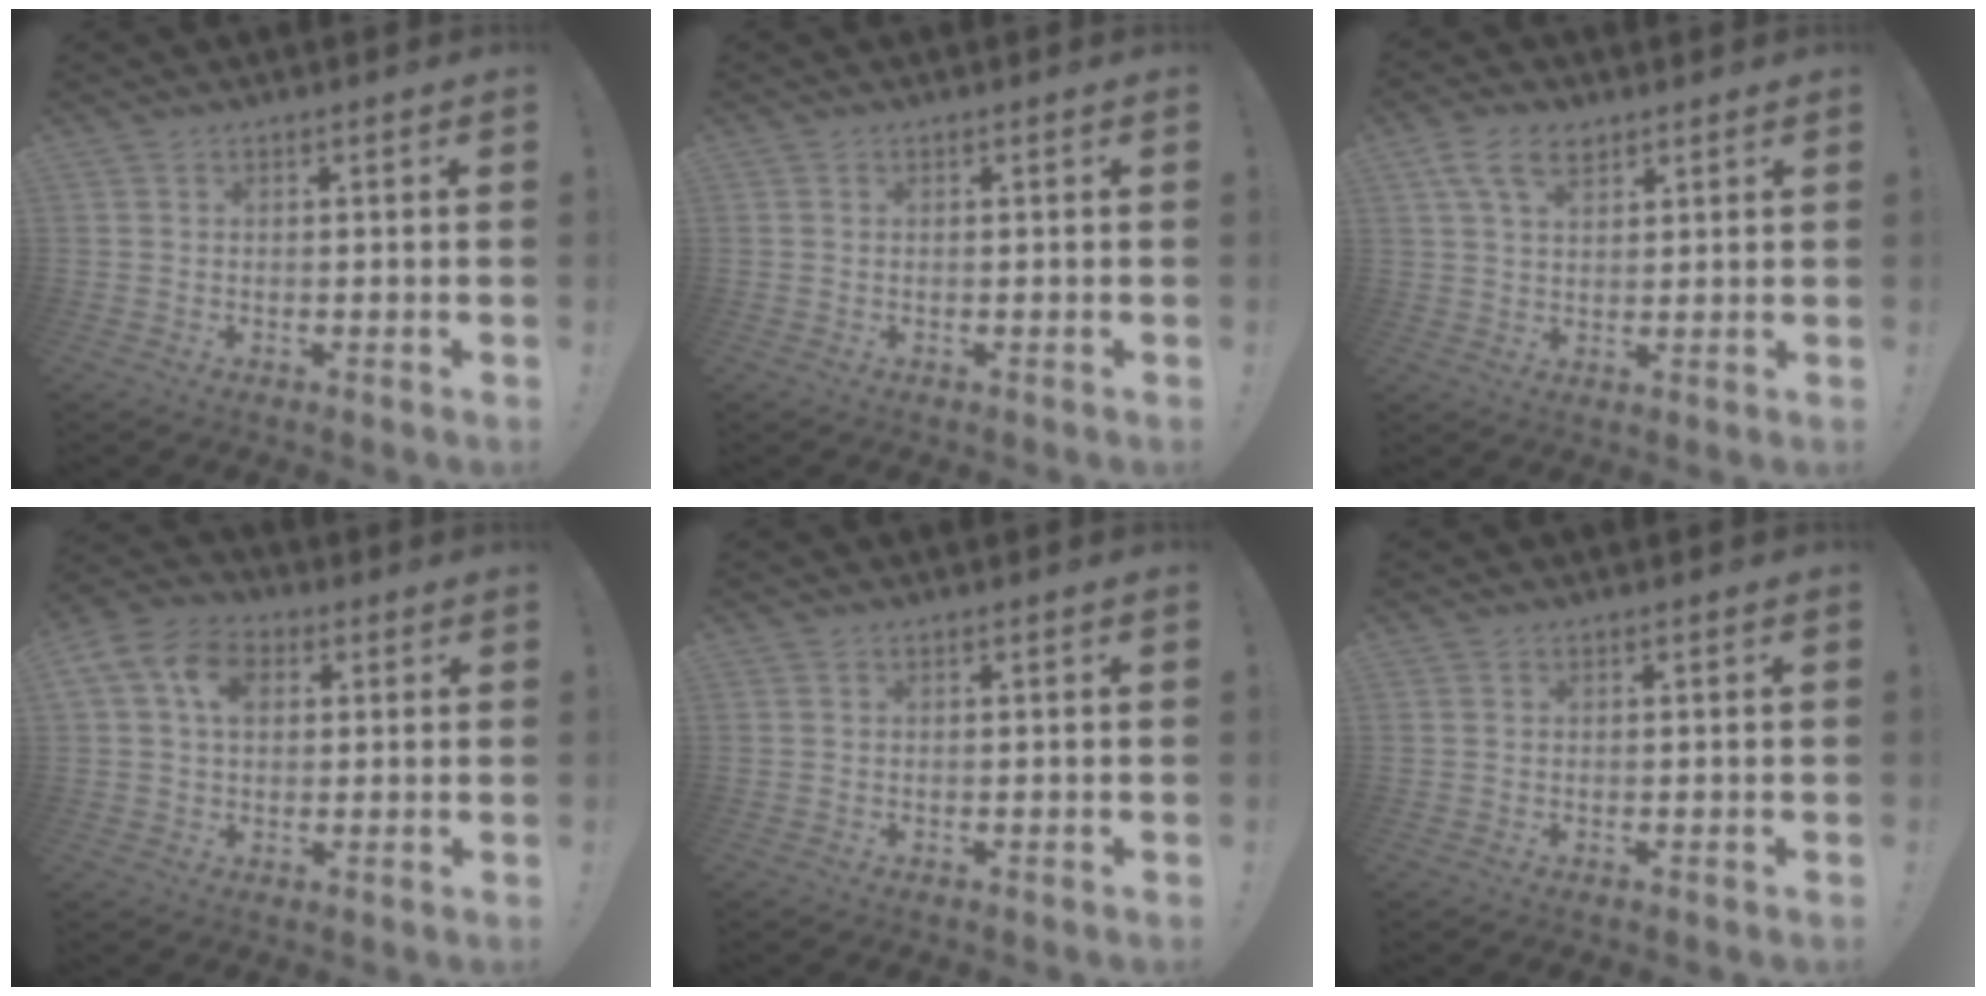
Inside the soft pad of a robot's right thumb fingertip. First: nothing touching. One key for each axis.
{"total": 0.0}
{"total": 8.3, "fx": 4.4, "fy": 5.0, "fz": 4.9, "tx": -0.087, "ty": -0.003, "tz": 0.085}
{"total": 10.9, "fx": 3.2, "fy": 7.9, "fz": 6.8, "tx": -0.119, "ty": 0.005, "tz": 0.062}
{"total": 0.0}
{"total": 0.0}